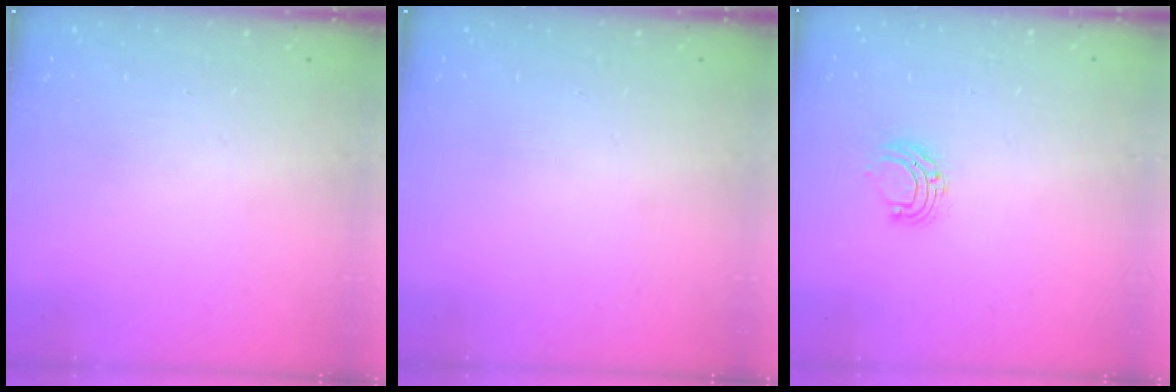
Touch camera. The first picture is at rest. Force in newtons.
{"total": 0.0}
{"total": 5.5, "press": 5.4, "slide": 0.6}